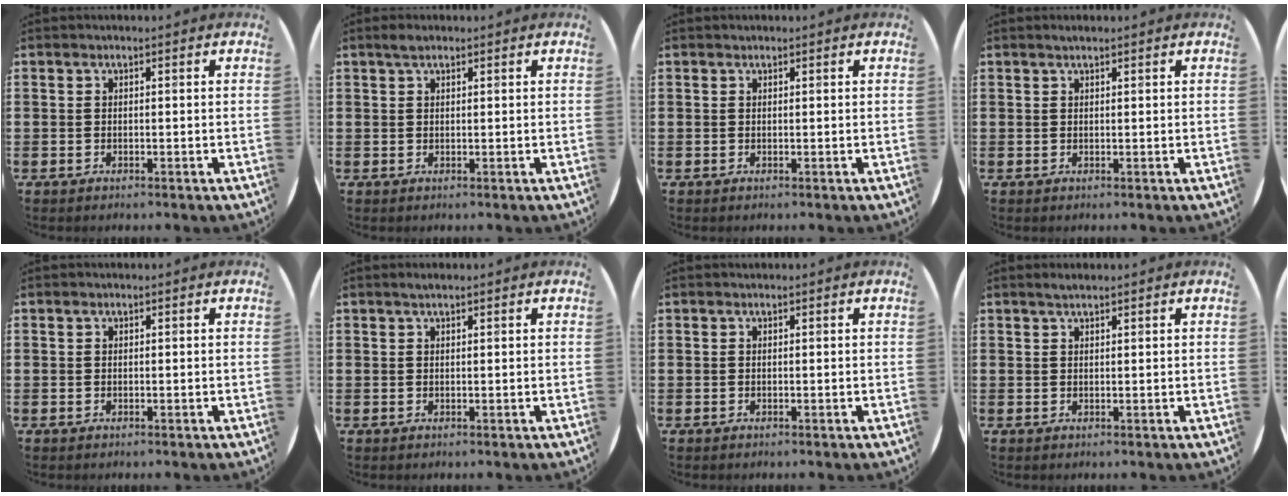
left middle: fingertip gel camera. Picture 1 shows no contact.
{"total": 1.4, "force": [1.0, 0.6, 0.7], "torque": [-0.007, 0.002, 0.017]}
{"total": 0.0}
{"total": 0.7, "force": [0.6, 0.1, 0.3], "torque": [-0.006, 0.001, 0.010]}
{"total": 0.0}
{"total": 0.9, "force": [0.8, 0.1, 0.5], "torque": [-0.010, 0.002, 0.013]}
{"total": 0.0}
{"total": 1.2, "force": [1.1, 0.1, 0.6], "torque": [-0.011, 0.003, 0.019]}